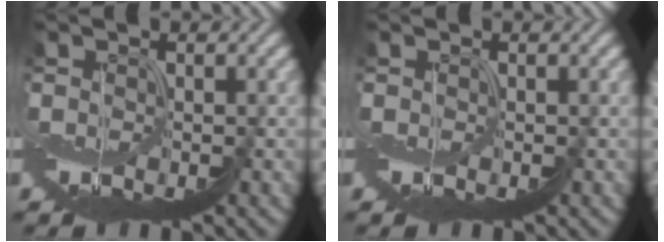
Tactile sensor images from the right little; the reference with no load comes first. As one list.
[{"total": 0.0}]